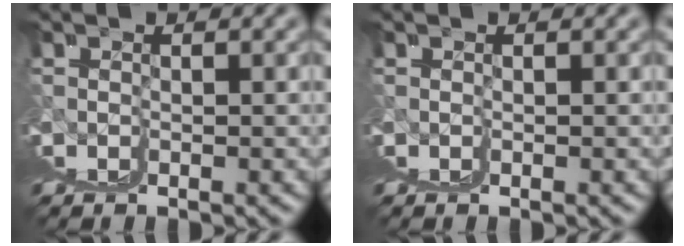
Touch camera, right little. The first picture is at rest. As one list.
[{"total": 0.0}]